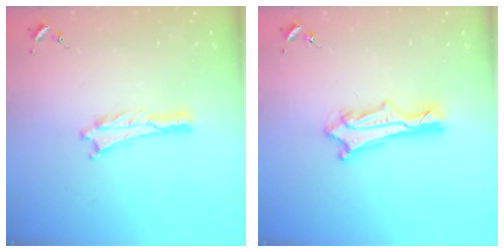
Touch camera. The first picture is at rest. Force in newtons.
{"total": 3.0, "press": 3.0, "slide": 0.2}